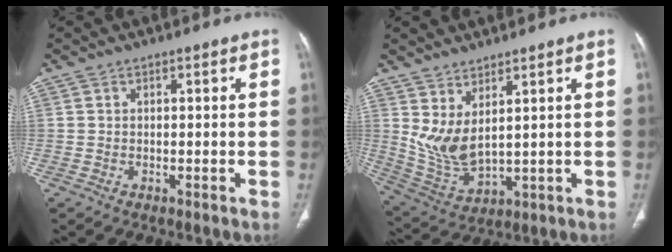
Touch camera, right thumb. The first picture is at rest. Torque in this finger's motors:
{"motor_torque": [-0.21, 1.82, -0.10, 0.10, 0.22]}